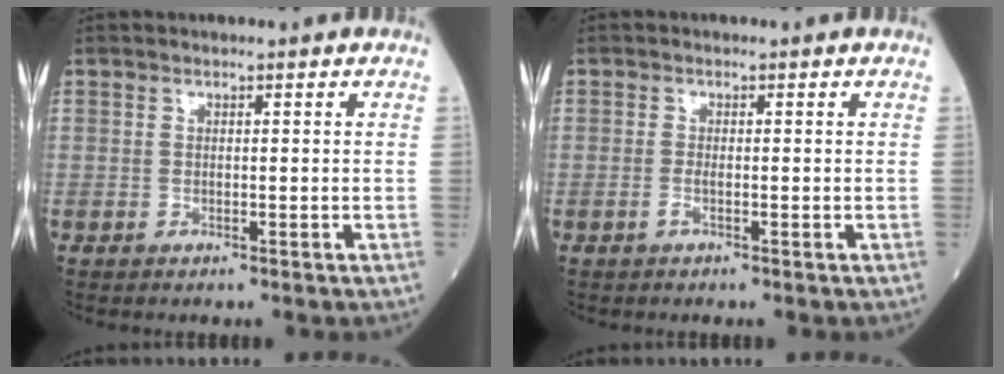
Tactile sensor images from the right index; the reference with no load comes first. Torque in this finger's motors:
{"motor_torque": [-0.20, -0.07, -0.03, -0.01]}